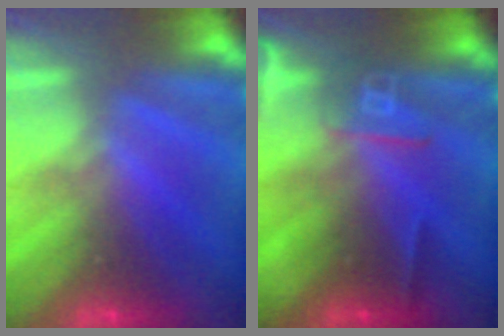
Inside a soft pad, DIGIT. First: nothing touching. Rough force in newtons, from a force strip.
{"total": 2.7}